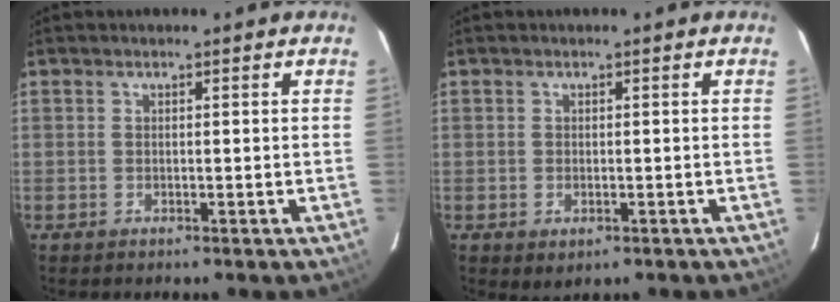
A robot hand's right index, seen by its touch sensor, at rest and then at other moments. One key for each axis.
{"total": 2.0, "fx": -0.6, "fy": 1.4, "fz": 1.3, "tx": -0.021, "ty": -0.006, "tz": -0.007}